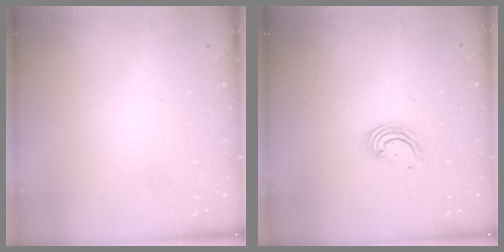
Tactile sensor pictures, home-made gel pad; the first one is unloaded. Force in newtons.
{"total": 3.1, "press": 3.1, "slide": 0.1}